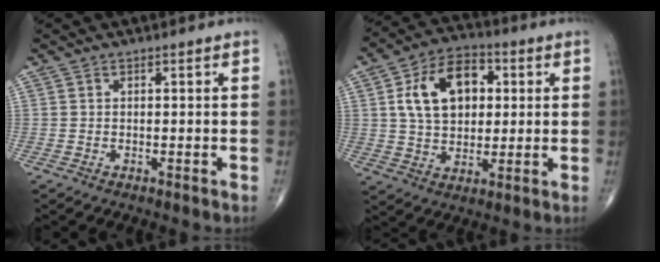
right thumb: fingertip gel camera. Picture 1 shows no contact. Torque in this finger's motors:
{"motor_torque": [-0.09, 0.50, 0.29, -0.05, 0.11]}